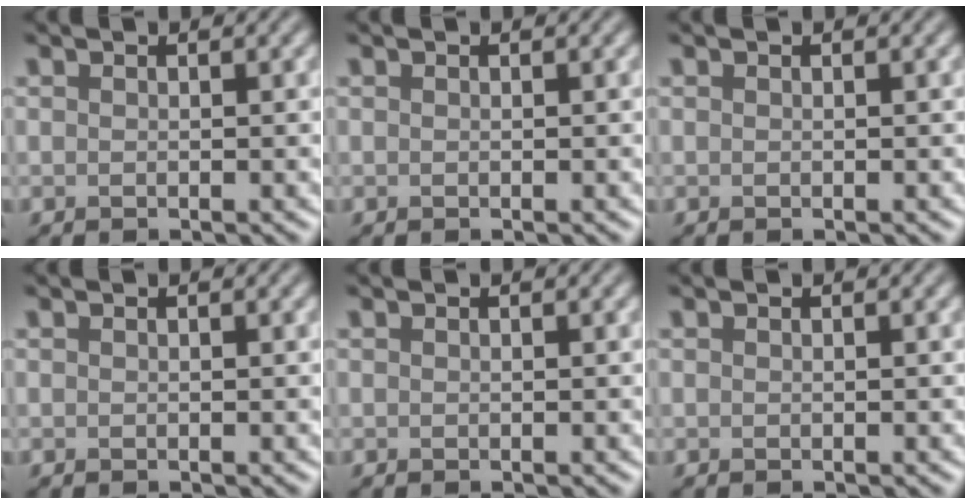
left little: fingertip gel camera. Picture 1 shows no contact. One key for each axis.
{"total": 0.0}
{"total": 0.0}
{"total": 0.0}
{"total": 0.0}
{"total": 0.0}